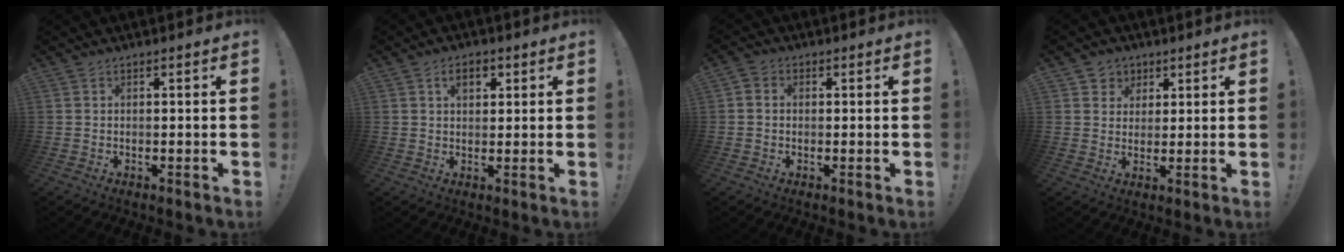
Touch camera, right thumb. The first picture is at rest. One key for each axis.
{"total": 4.8, "fx": 1.9, "fy": 3.1, "fz": 3.1, "tx": -0.040, "ty": 0.001, "tz": 0.030}
{"total": 2.7, "fx": -0.4, "fy": 2.2, "fz": 1.5, "tx": -0.029, "ty": 0.008, "tz": -0.005}
{"total": 4.8, "fx": 1.8, "fy": 4.4, "fz": 0.3, "tx": 0.001, "ty": -0.014, "tz": 0.035}